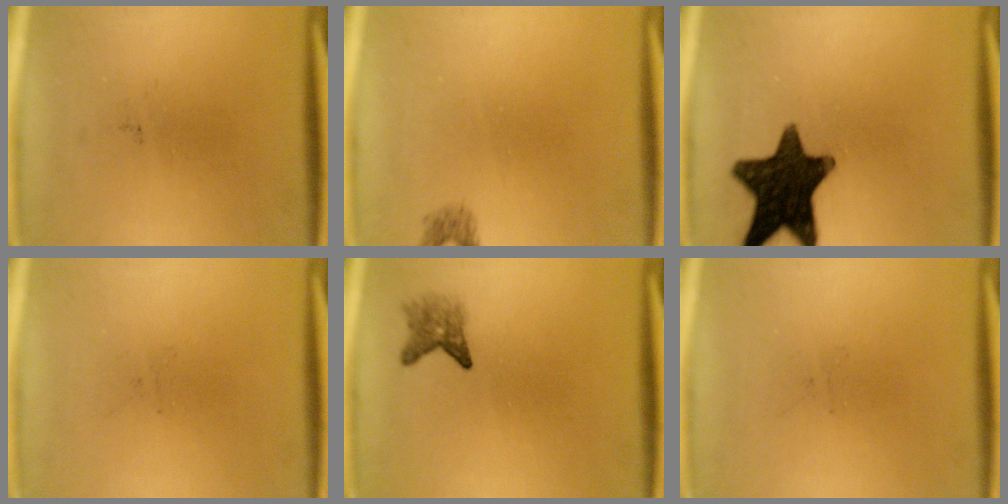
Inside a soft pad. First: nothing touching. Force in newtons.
{"total": 1.0}
{"total": 15.8}
{"total": 0.0}
{"total": 2.4}
{"total": 0.0}